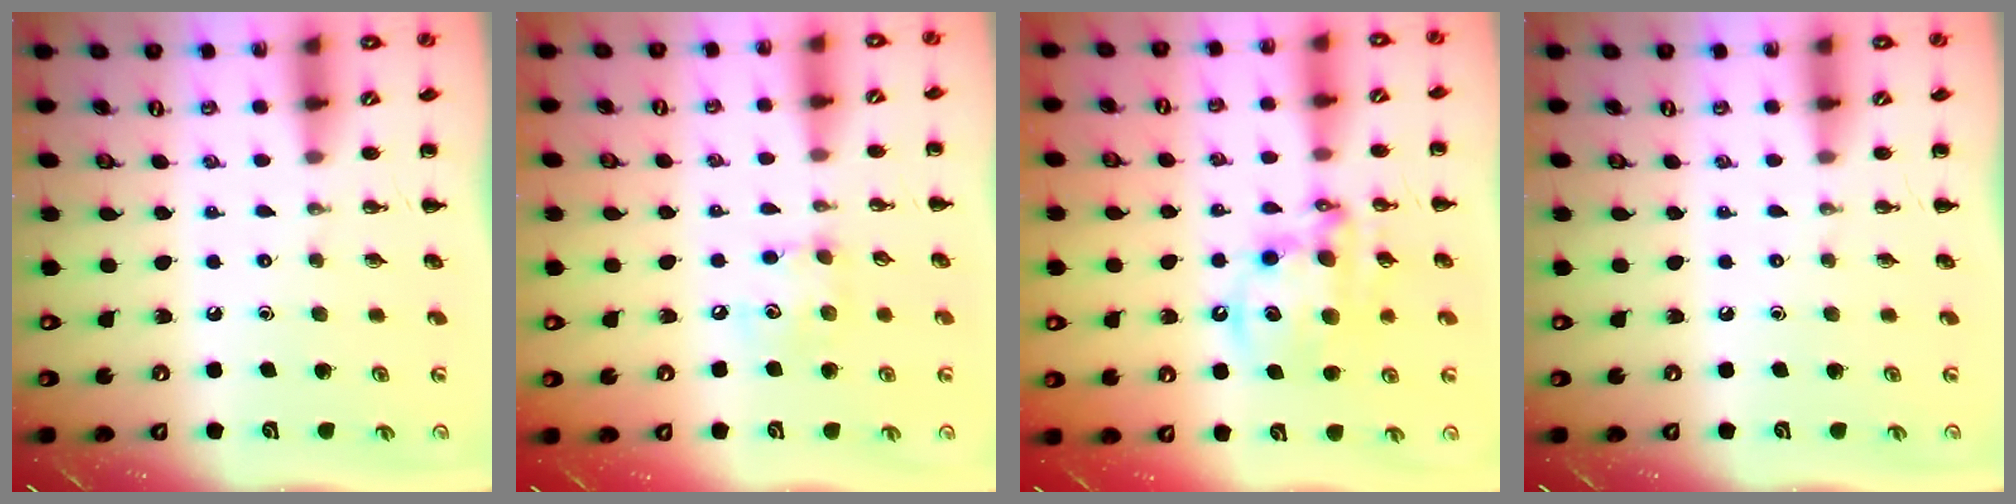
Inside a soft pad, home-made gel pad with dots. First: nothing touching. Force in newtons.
{"total": 6.4, "press": 6.4, "slide": 0.6}
{"total": 12.6, "press": 12.2, "slide": 3.1}
{"total": 0.0}